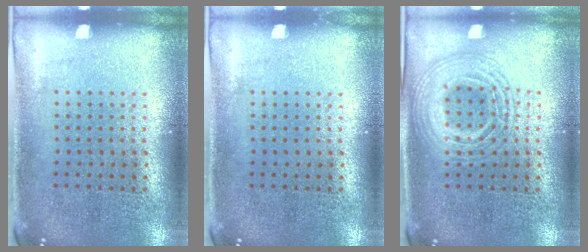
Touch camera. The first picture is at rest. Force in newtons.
{"total": 0.0}
{"total": 2.8, "press": 2.8, "slide": 0.3}